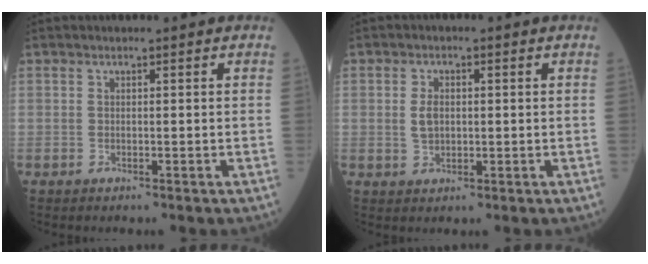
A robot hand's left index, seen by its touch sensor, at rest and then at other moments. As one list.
[{"total": 3.0, "force": [0.3, 1.8, 2.3], "torque": [-0.053, 0.005, 0.006]}]